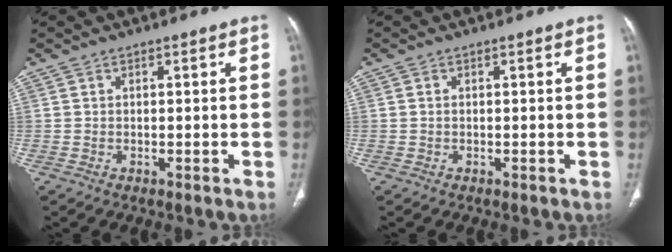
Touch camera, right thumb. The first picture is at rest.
{"total": 0.0}